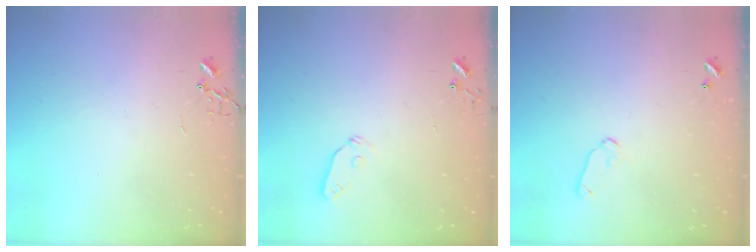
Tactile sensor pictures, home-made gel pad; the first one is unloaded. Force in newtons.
{"total": 4.3, "press": 4.3, "slide": 0.3}
{"total": 6.8, "press": 6.7, "slide": 1.0}